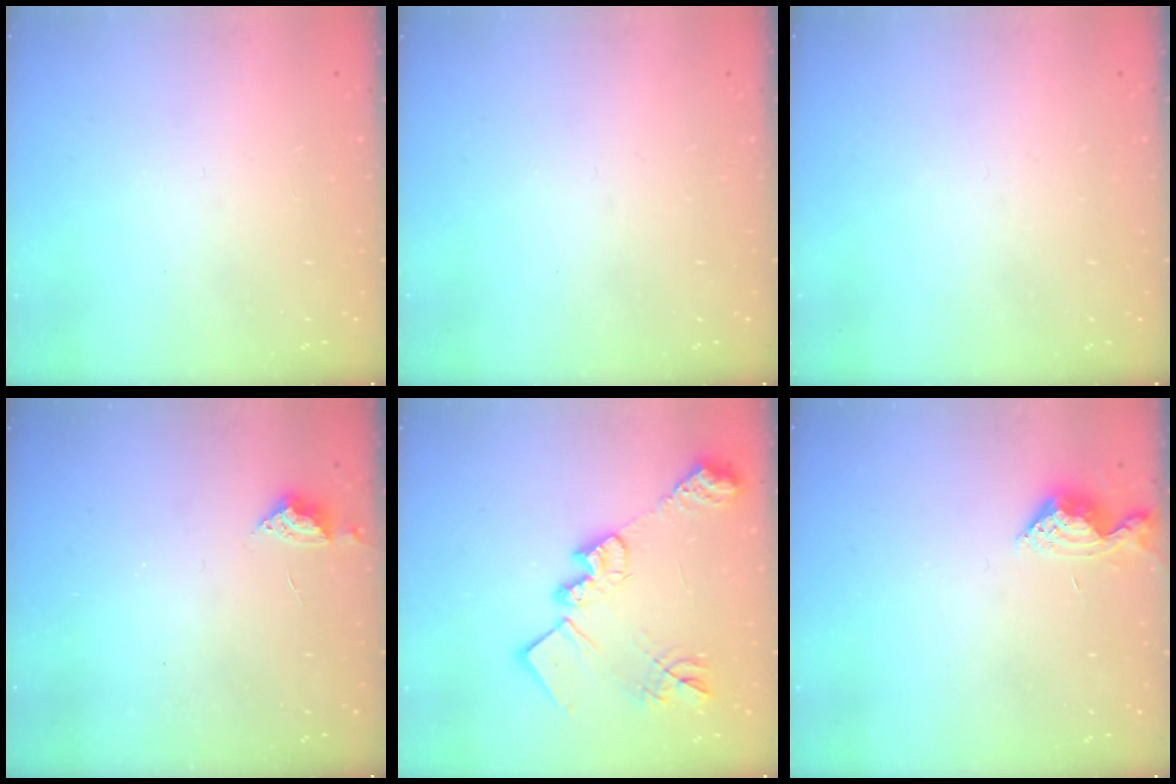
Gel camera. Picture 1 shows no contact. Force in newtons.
{"total": 0.0}
{"total": 0.0}
{"total": 3.9, "press": 3.8, "slide": 0.7}
{"total": 20.8, "press": 20.8, "slide": 1.4}
{"total": 7.0, "press": 6.9, "slide": 0.8}